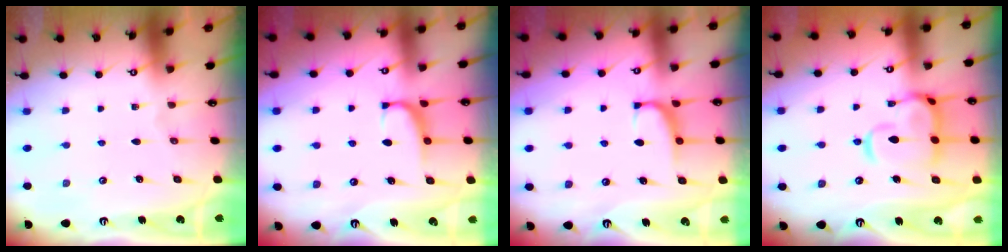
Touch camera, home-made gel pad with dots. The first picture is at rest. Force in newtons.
{"total": 0.7, "press": 0.0, "slide": 0.7}
{"total": 0.7, "press": 0.0, "slide": 0.7}
{"total": 7.0, "press": 6.8, "slide": 1.3}